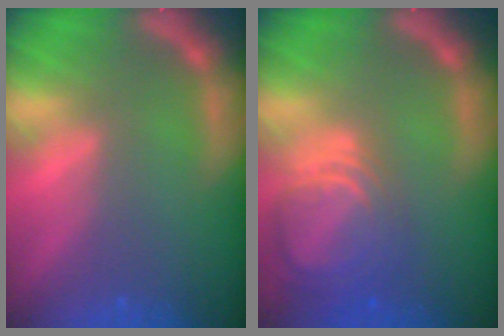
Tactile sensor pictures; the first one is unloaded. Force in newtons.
{"total": 7.5}